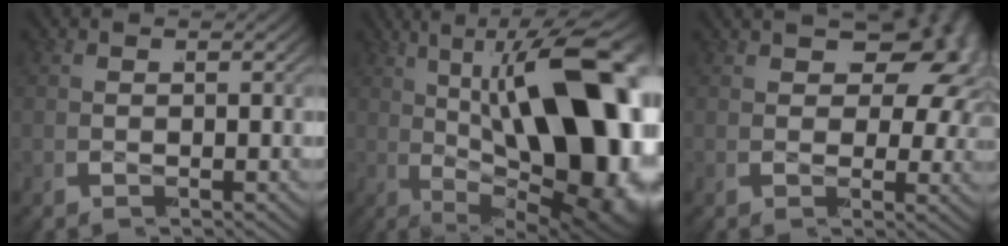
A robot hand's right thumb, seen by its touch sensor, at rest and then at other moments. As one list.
[{"total": 24.0, "force": [-3.4, 12.0, 20.5], "torque": [-0.309, -0.044, -0.023]}, {"total": 10.3, "force": [1.9, 5.9, 8.2], "torque": [-0.099, -0.001, 0.026]}]